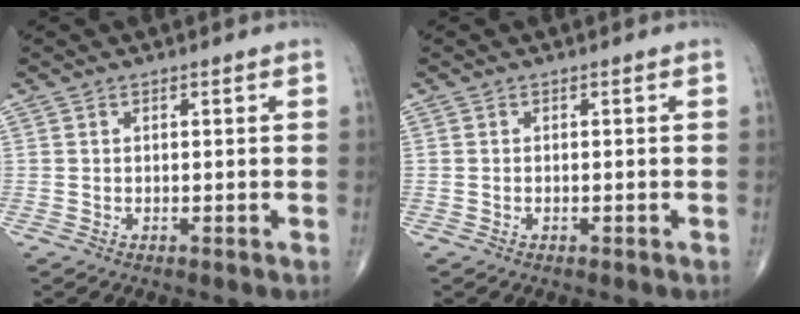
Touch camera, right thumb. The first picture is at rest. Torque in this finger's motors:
{"motor_torque": [-0.65, -0.17, -0.07, 0.19, -0.02]}